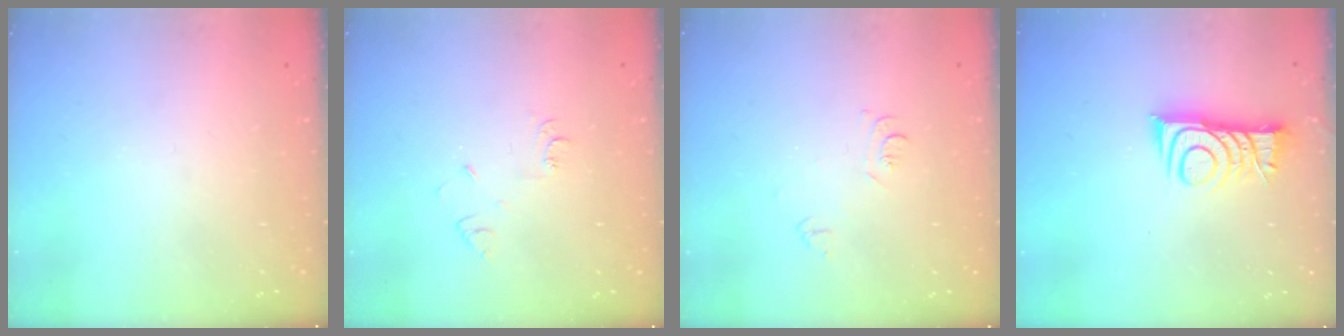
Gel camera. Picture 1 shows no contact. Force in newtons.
{"total": 4.9, "press": 4.8, "slide": 0.7}
{"total": 4.9, "press": 4.9, "slide": 0.7}
{"total": 8.8, "press": 8.8, "slide": 0.1}